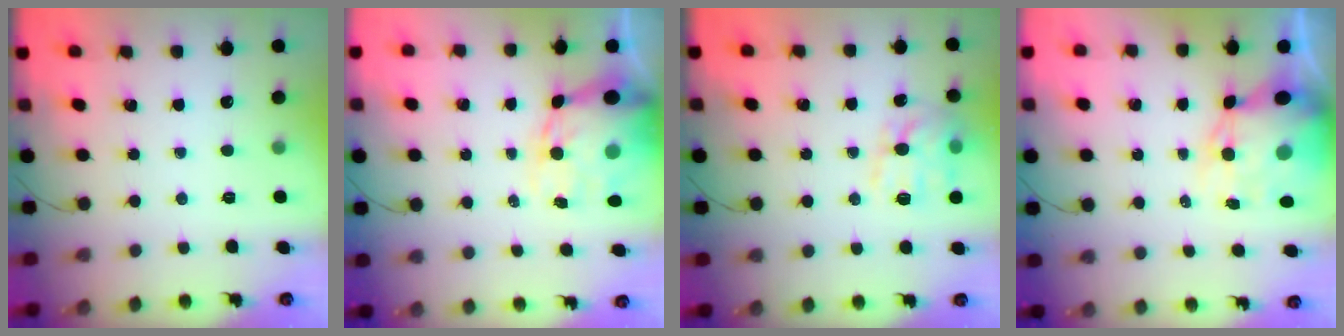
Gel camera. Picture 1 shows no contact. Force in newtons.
{"total": 13.6, "press": 13.0, "slide": 3.9}
{"total": 12.9, "press": 12.9, "slide": 0.2}
{"total": 11.3, "press": 11.0, "slide": 2.9}